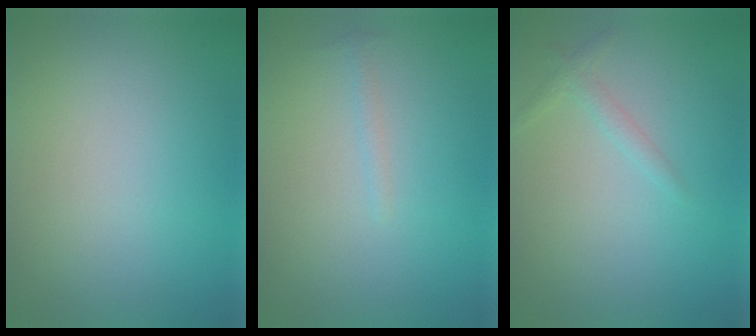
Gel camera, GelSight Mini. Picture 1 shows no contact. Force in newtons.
{"total": 0.6, "press": 0.6, "slide": 0.1}
{"total": 1.1, "press": 1.1, "slide": 0.0}